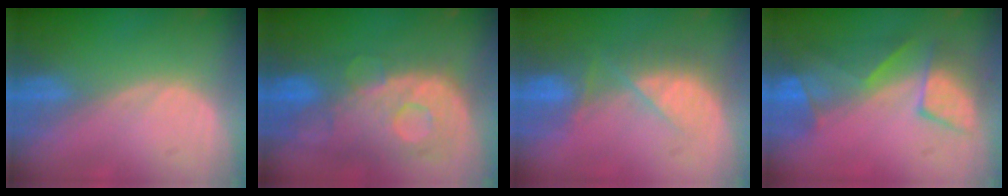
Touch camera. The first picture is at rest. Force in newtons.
{"total": 11.2, "press": 9.8, "slide": 5.5}
{"total": 7.5, "press": 6.7, "slide": 3.4}
{"total": 8.1, "press": 7.9, "slide": 1.8}